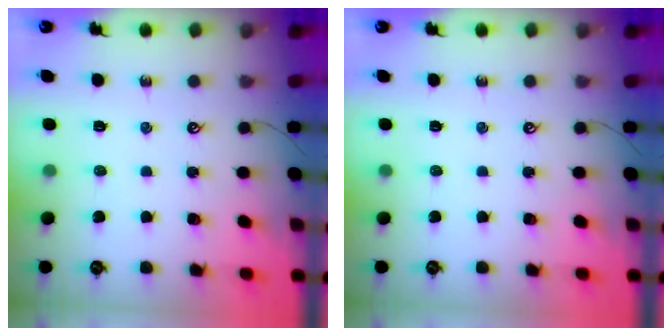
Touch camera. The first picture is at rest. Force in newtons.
{"total": 0.0}